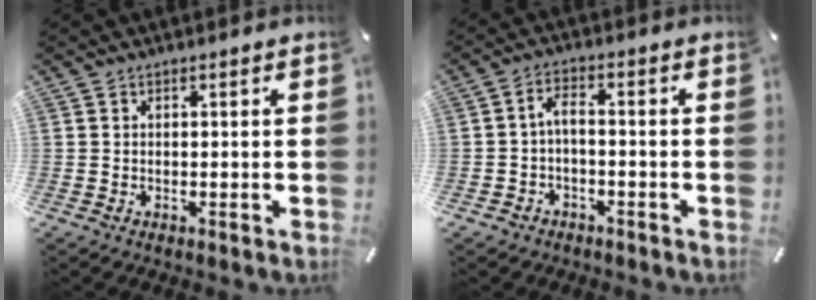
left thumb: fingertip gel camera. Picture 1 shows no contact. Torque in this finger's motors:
{"motor_torque": [0.25, -0.13, -0.01, 0.18, 0.05]}